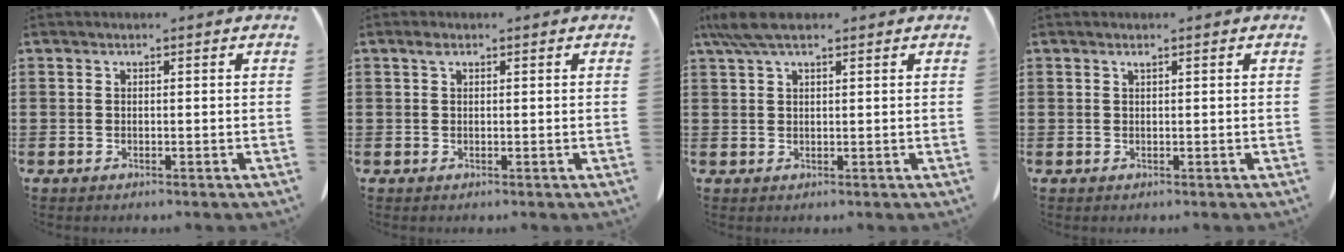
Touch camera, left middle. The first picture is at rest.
{"total": 1.1, "force": [0.5, 0.6, 0.8], "torque": [-0.018, 0.004, 0.009]}
{"total": 4.6, "force": [3.0, 1.1, 3.3], "torque": [-0.071, 0.000, 0.056]}
{"total": 0.5, "force": [0.3, 0.0, 0.4], "torque": [-0.009, -0.002, 0.008]}